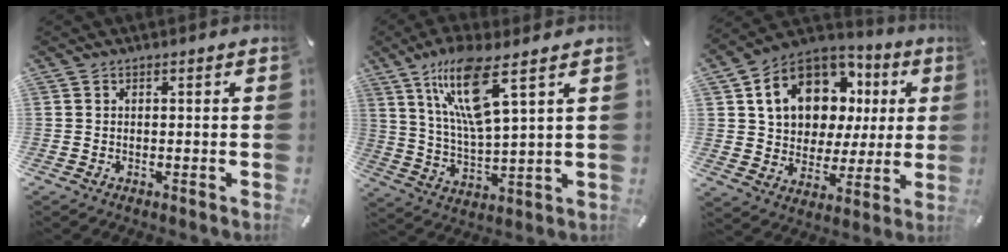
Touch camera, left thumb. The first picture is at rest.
{"total": 14.2, "force": [8.0, 3.3, 11.3], "torque": [-0.237, -0.018, 0.134]}
{"total": 16.3, "force": [6.8, 12.3, 8.3], "torque": [-0.162, -0.029, 0.130]}